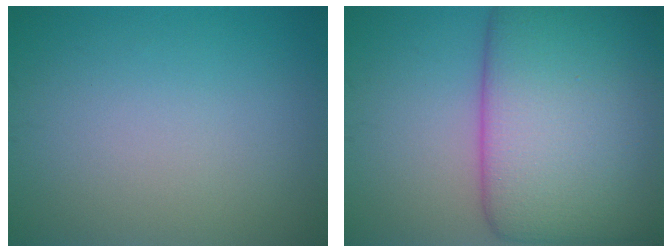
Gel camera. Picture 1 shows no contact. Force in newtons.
{"total": 14.5, "press": 14.5, "slide": 0.4}